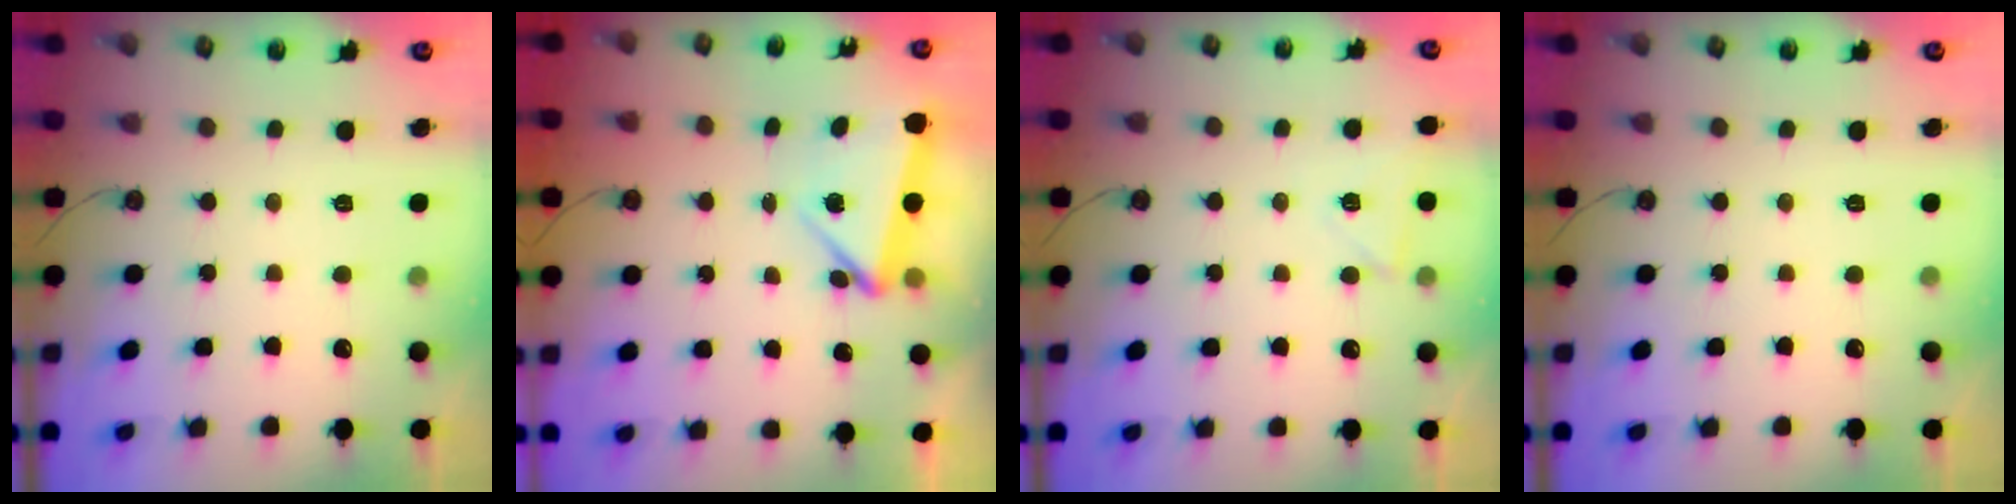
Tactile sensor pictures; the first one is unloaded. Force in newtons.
{"total": 6.0, "press": 6.0, "slide": 0.6}
{"total": 4.5, "press": 4.4, "slide": 0.4}
{"total": 0.0}